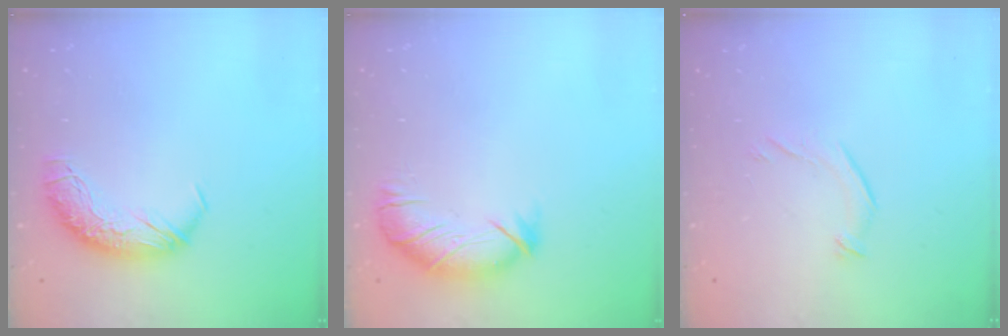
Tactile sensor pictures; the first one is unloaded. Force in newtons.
{"total": 2.9, "press": 2.5, "slide": 1.5}
{"total": 5.5, "press": 5.3, "slide": 1.4}